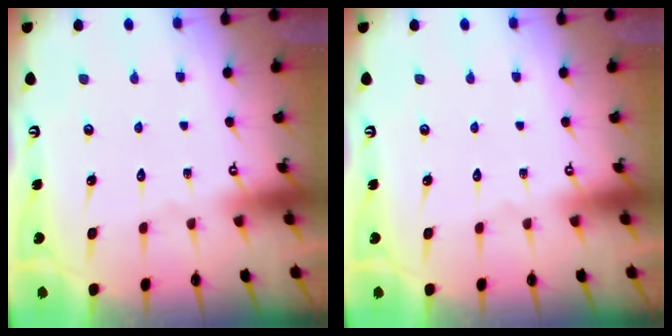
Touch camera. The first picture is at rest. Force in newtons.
{"total": 0.0}